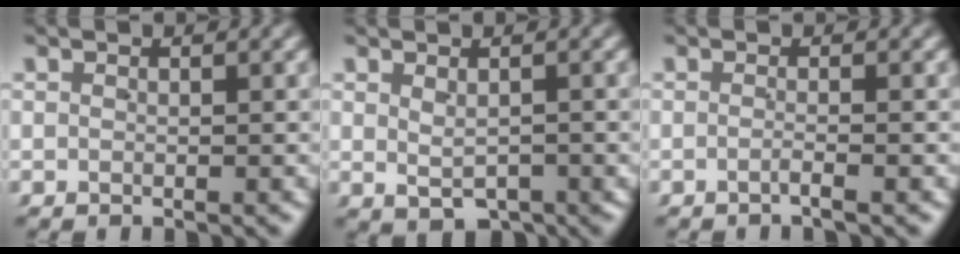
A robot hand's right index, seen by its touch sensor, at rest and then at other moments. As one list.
[{"total": 2.3, "force": [-0.7, 1.3, 1.8], "torque": [-0.018, -0.016, 0.001]}, {"total": 1.1, "force": [-0.9, -0.3, 0.6], "torque": [-0.015, 0.001, -0.021]}]